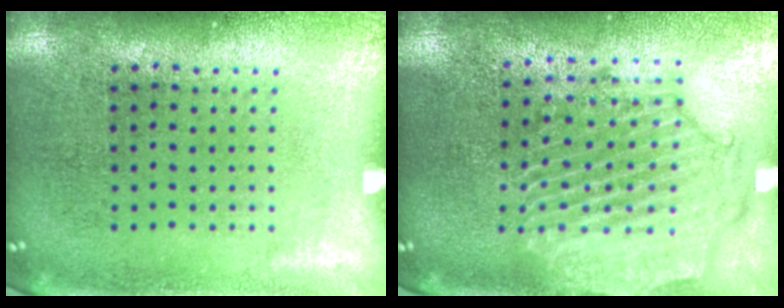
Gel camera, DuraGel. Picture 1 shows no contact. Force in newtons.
{"total": 2.3, "press": 2.2, "slide": 0.8}